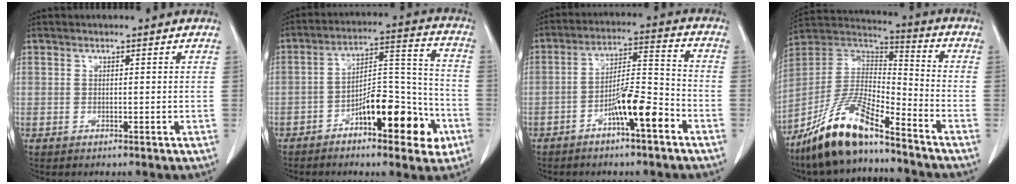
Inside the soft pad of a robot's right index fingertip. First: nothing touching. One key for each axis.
{"total": 13.4, "fx": -6.4, "fy": 4.4, "fz": 10.9, "tx": -0.162, "ty": 0.031, "tz": -0.095}
{"total": 9.1, "fx": -4.7, "fy": 1.3, "fz": 7.7, "tx": -0.138, "ty": 0.013, "tz": -0.079}
{"total": 15.0, "fx": -11.2, "fy": 3.1, "fz": 9.5, "tx": -0.187, "ty": 0.003, "tz": -0.208}